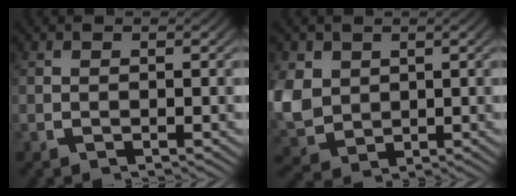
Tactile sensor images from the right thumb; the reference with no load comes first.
{"total": 7.8, "force": [-0.4, 6.6, 4.1], "torque": [-0.135, -0.046, 0.023]}